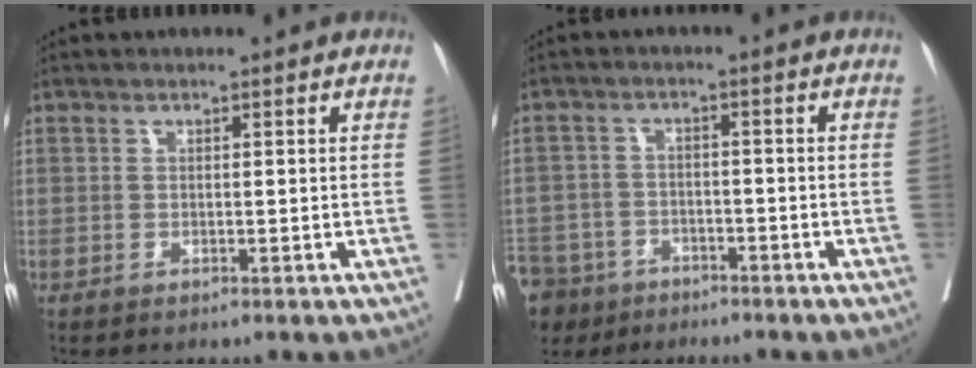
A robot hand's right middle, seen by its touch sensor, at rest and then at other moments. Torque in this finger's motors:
{"motor_torque": [1.23, -0.91, 1.05, 0.21]}